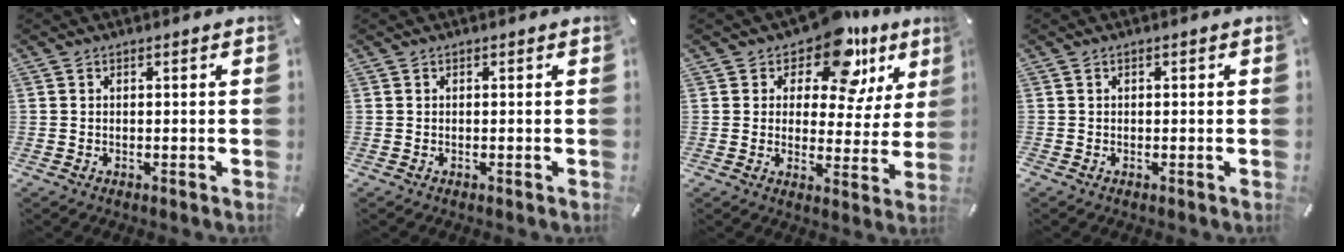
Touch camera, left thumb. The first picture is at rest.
{"total": 0.0}
{"total": 12.9, "force": [8.4, 7.1, 6.8], "torque": [-0.105, -0.051, 0.147]}
{"total": 0.5, "force": [-0.2, 0.4, 0.3], "torque": [-0.005, 0.002, -0.006]}